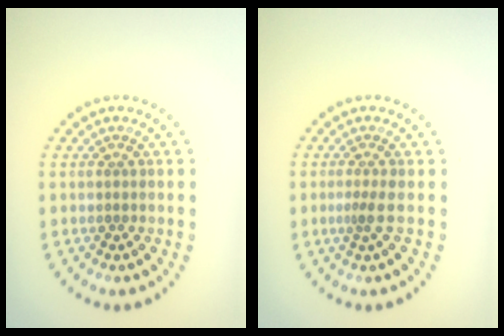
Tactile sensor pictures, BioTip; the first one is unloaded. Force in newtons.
{"total": 1.1, "press": 0.7, "slide": 0.9}